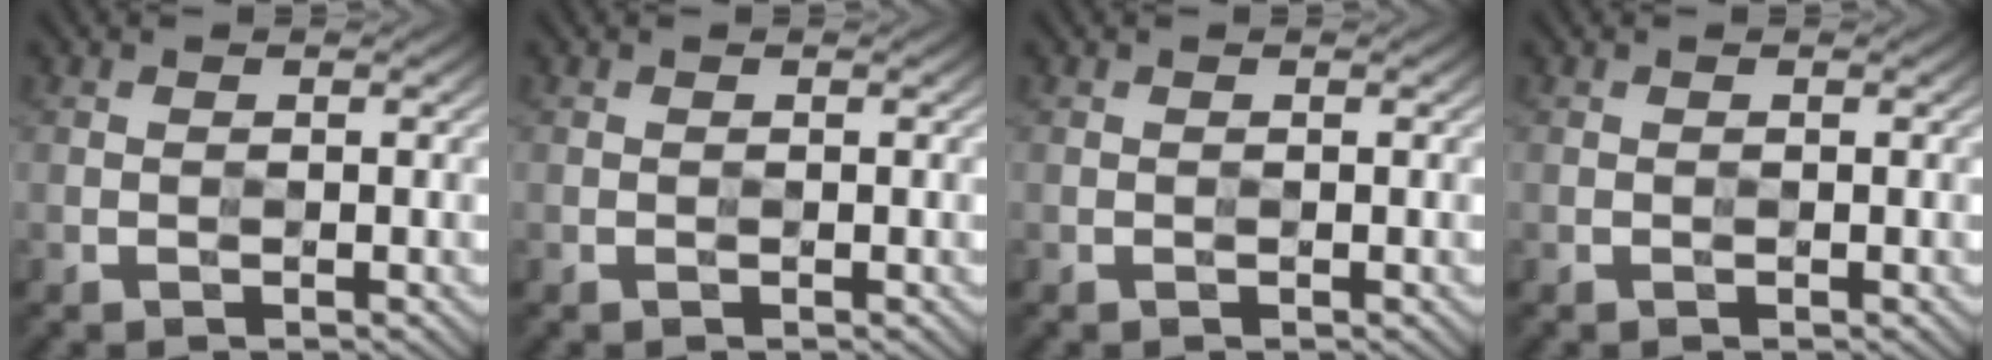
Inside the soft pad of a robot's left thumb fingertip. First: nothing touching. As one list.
[{"total": 0.0}, {"total": 0.0}, {"total": 0.0}]